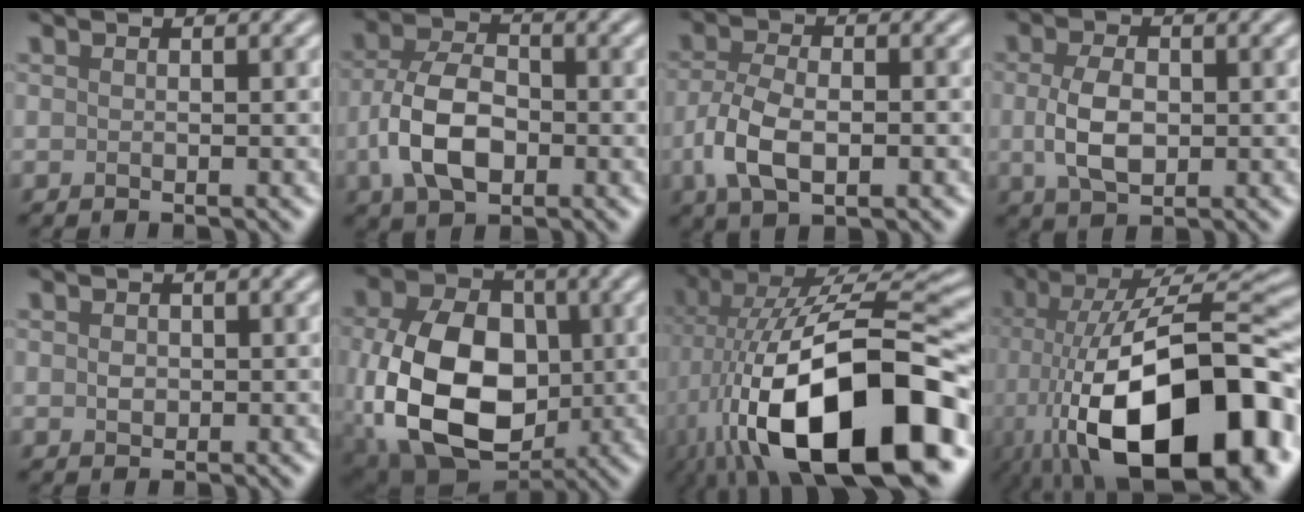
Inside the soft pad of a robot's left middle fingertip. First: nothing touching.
{"total": 6.3, "force": [-1.5, 3.9, 4.7], "torque": [-0.101, 0.004, -0.034]}
{"total": 5.4, "force": [-1.6, 2.8, 4.3], "torque": [-0.087, -0.005, -0.031]}
{"total": 4.0, "force": [-0.1, 2.5, 3.1], "torque": [-0.068, 0.001, 0.000]}
{"total": 0.9, "force": [0.1, 0.8, 0.4], "torque": [-0.008, 0.000, 0.000]}
{"total": 13.3, "force": [-1.5, 9.3, 9.4], "torque": [-0.197, -0.015, -0.029]}
{"total": 17.9, "force": [-5.3, 7.7, 15.2], "torque": [-0.254, 0.021, -0.091]}
{"total": 18.4, "force": [-5.8, 7.8, 15.7], "torque": [-0.241, 0.004, -0.088]}